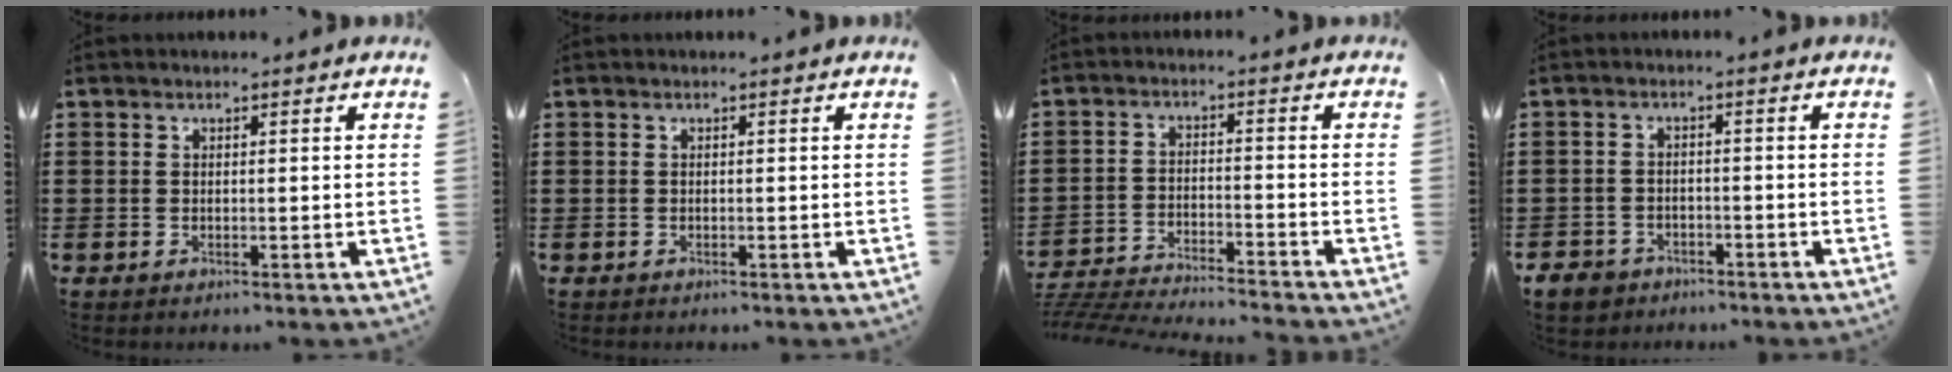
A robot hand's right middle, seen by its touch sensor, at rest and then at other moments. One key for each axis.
{"total": 0.0}
{"total": 4.8, "fx": -4.8, "fy": -0.2, "fz": 0.9, "tx": -0.031, "ty": -0.010, "tz": -0.101}
{"total": 3.1, "fx": -2.8, "fy": 1.1, "fz": 0.4, "tx": -0.021, "ty": -0.003, "tz": -0.061}